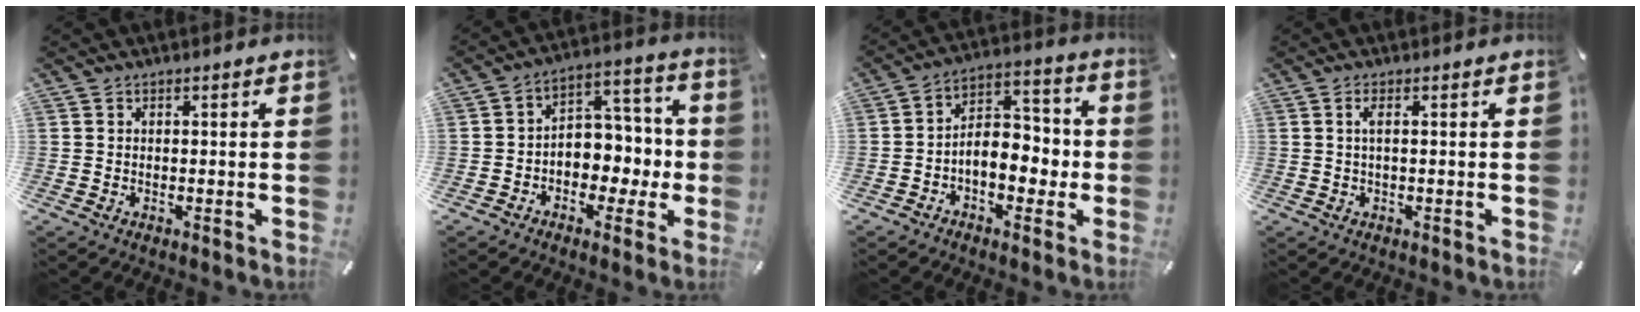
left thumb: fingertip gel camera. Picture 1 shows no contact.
{"total": 7.8, "force": [-1.7, 6.9, 3.2], "torque": [-0.037, 0.008, -0.029]}
{"total": 9.1, "force": [-2.9, 6.6, 5.6], "torque": [-0.075, 0.012, -0.052]}
{"total": 1.7, "force": [0.2, 0.2, 1.7], "torque": [-0.035, 0.000, 0.003]}